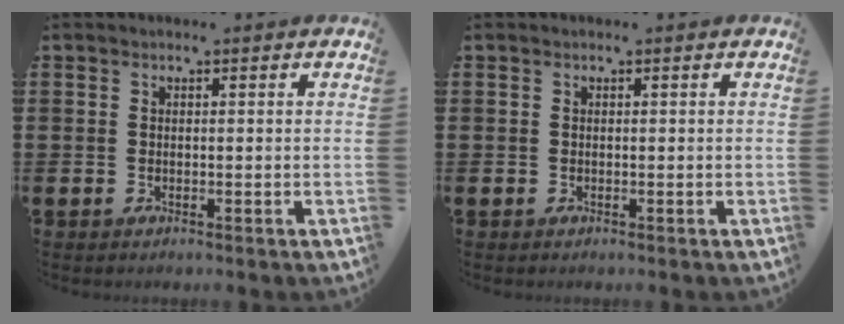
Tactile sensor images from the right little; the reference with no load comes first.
{"total": 0.0}